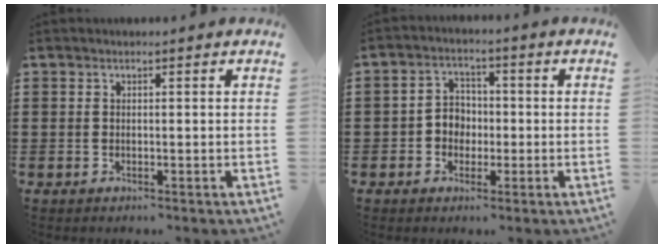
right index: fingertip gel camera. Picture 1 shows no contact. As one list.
[{"total": 3.9, "force": [-1.0, 3.4, 1.5], "torque": [-0.039, 0.009, -0.024]}]